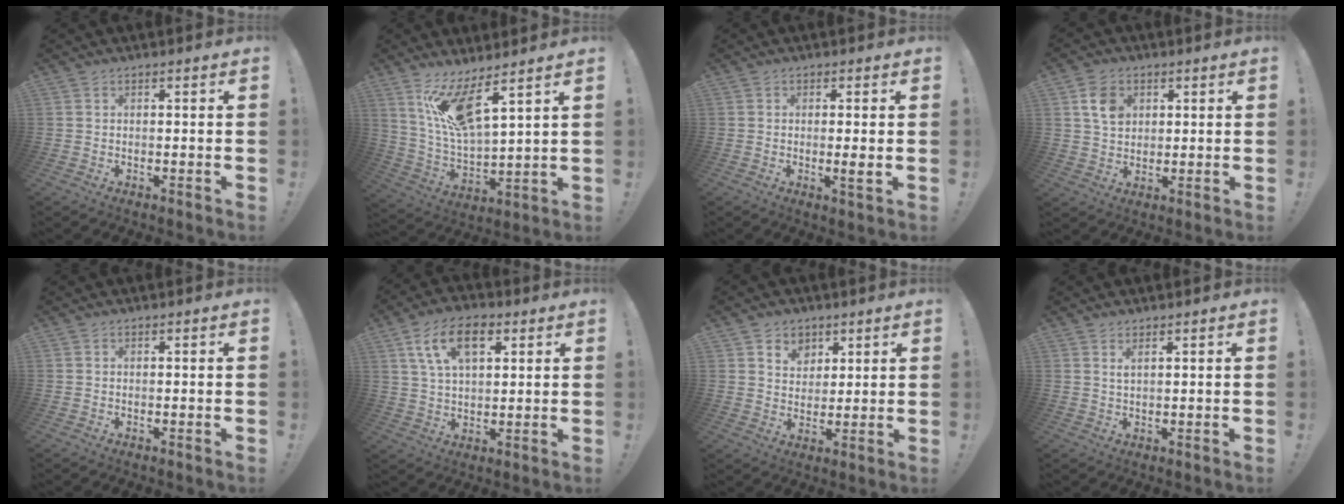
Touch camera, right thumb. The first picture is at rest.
{"total": 13.3, "force": [8.6, 2.8, 9.7], "torque": [-0.188, -0.044, 0.148]}
{"total": 3.5, "force": [-0.1, -0.3, 3.4], "torque": [-0.058, -0.008, -0.003]}
{"total": 7.9, "force": [2.8, 6.1, 4.2], "torque": [-0.058, 0.001, 0.054]}
{"total": 0.0}
{"total": 12.9, "force": [5.5, 7.2, 9.2], "torque": [-0.160, 0.002, 0.100]}
{"total": 6.4, "force": [3.6, 5.2, 0.9], "torque": [-0.003, -0.027, 0.067]}
{"total": 1.6, "force": [1.0, 0.2, 1.2], "torque": [-0.023, -0.001, 0.018]}